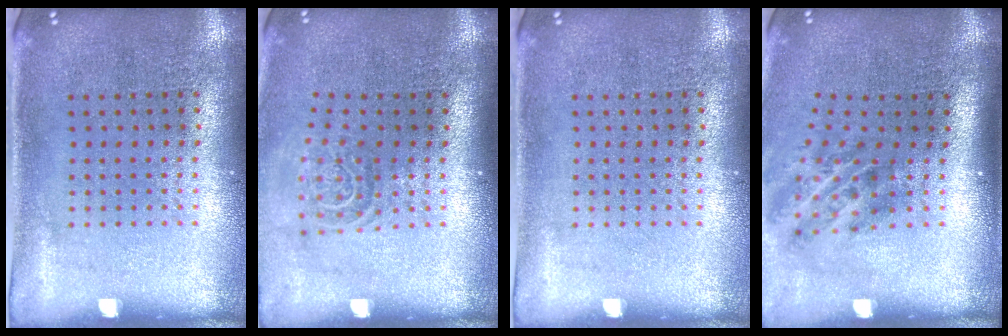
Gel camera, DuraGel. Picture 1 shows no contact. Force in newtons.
{"total": 1.6, "press": 1.1, "slide": 1.1}
{"total": 0.0}
{"total": 2.0, "press": 1.3, "slide": 1.5}